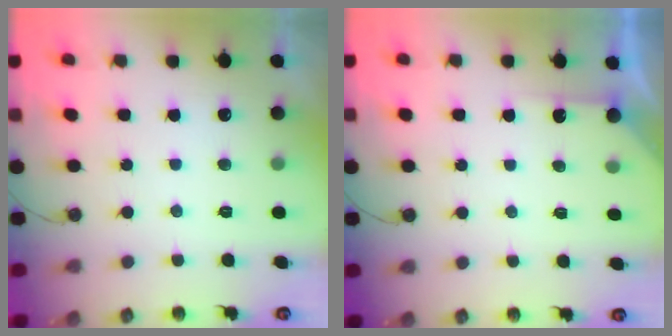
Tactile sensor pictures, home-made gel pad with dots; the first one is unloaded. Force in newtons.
{"total": 3.3, "press": 3.3, "slide": 0.4}